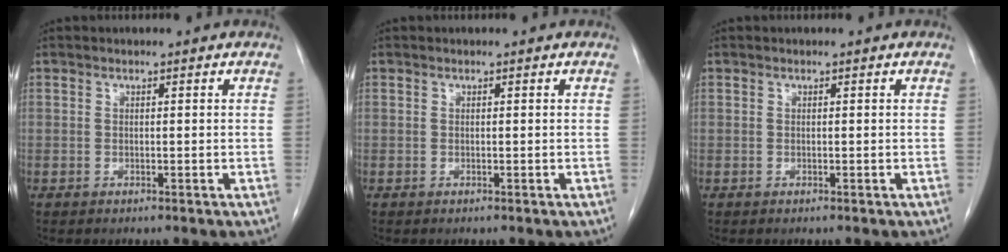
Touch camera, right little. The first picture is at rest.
{"total": 0.0}
{"total": 0.0}